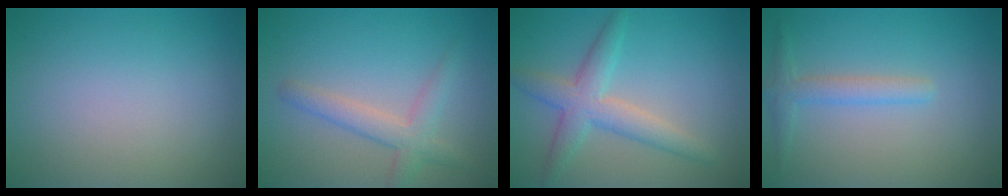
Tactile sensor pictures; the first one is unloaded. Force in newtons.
{"total": 3.0, "press": 3.0, "slide": 0.1}
{"total": 4.0, "press": 4.0, "slide": 0.1}
{"total": 2.0, "press": 2.0, "slide": 0.1}